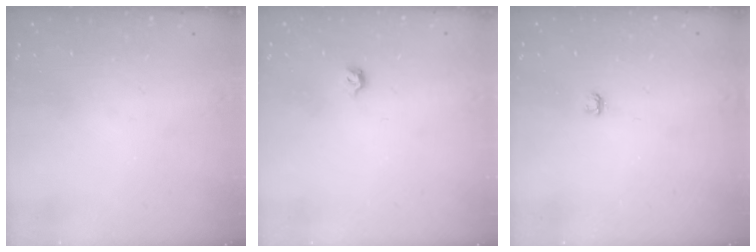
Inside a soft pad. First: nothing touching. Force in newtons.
{"total": 3.2, "press": 3.1, "slide": 0.7}
{"total": 2.8, "press": 2.8, "slide": 0.3}